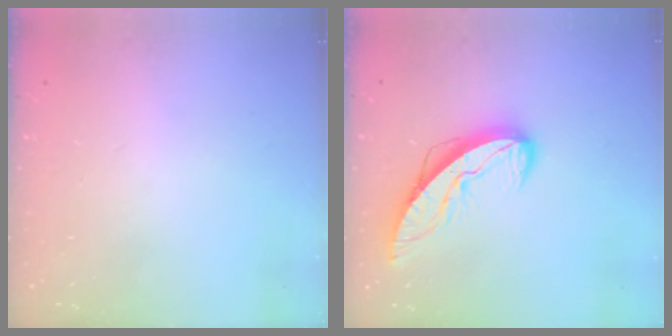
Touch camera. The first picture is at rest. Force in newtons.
{"total": 8.9, "press": 8.9, "slide": 0.8}